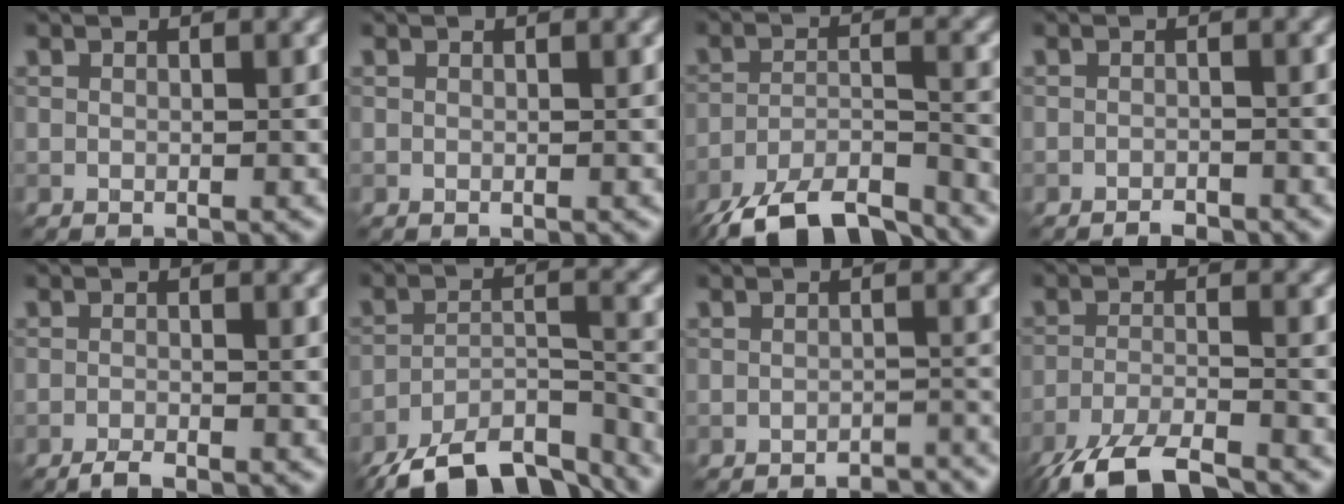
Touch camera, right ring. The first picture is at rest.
{"total": 0.0}
{"total": 9.5, "force": [-8.2, 2.0, 4.3], "torque": [-0.082, -0.005, -0.143]}
{"total": 1.1, "force": [-1.0, 0.0, 0.2], "torque": [-0.003, 0.006, -0.018]}
{"total": 1.3, "force": [-1.2, -0.1, 0.6], "torque": [-0.017, 0.004, -0.026]}
{"total": 11.1, "force": [-9.6, 3.0, 4.8], "torque": [-0.094, 0.000, -0.149]}
{"total": 2.3, "force": [-2.3, 0.4, 0.3], "torque": [0.004, 0.006, -0.031]}
{"total": 7.4, "force": [-6.1, 1.2, 4.0], "torque": [-0.085, -0.009, -0.117]}